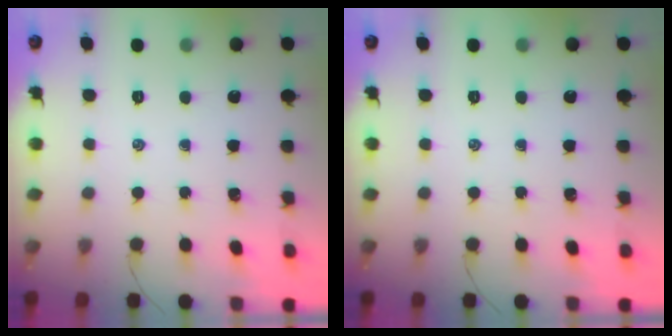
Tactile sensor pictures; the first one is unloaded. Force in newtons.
{"total": 0.0}